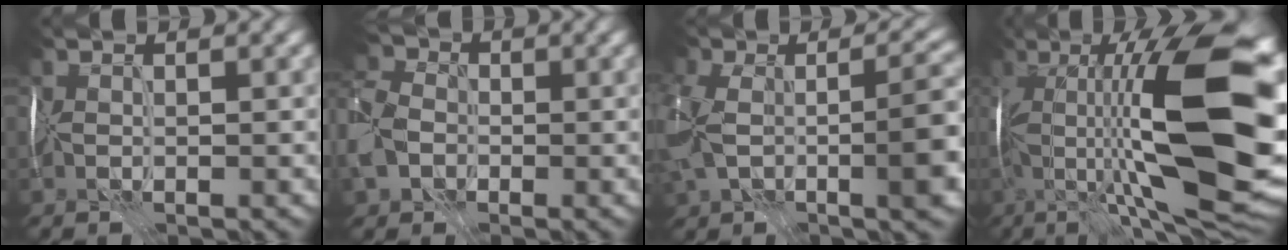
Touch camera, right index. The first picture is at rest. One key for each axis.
{"total": 7.3, "fx": -2.7, "fy": 5.5, "fz": 4.0, "tx": -0.112, "ty": -0.010, "tz": -0.068}
{"total": 11.0, "fx": -1.9, "fy": 5.4, "fz": 9.4, "tx": -0.201, "ty": -0.015, "tz": -0.025}
{"total": 18.4, "fx": -0.8, "fy": 5.3, "fz": 17.6, "tx": -0.284, "ty": 0.021, "tz": -0.013}